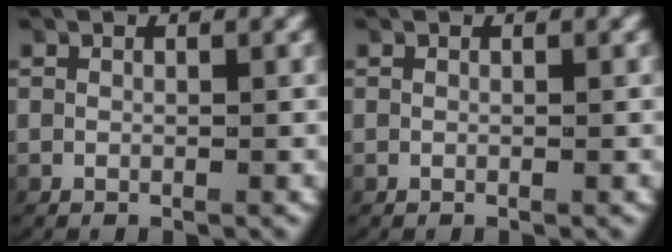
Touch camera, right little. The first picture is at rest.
{"total": 0.0}